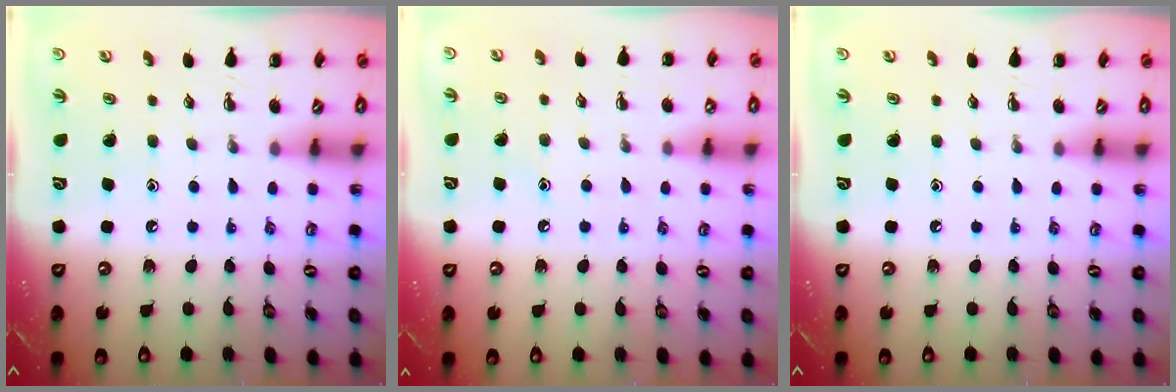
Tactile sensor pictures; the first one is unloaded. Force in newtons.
{"total": 6.0, "press": 5.8, "slide": 1.7}
{"total": 0.0}